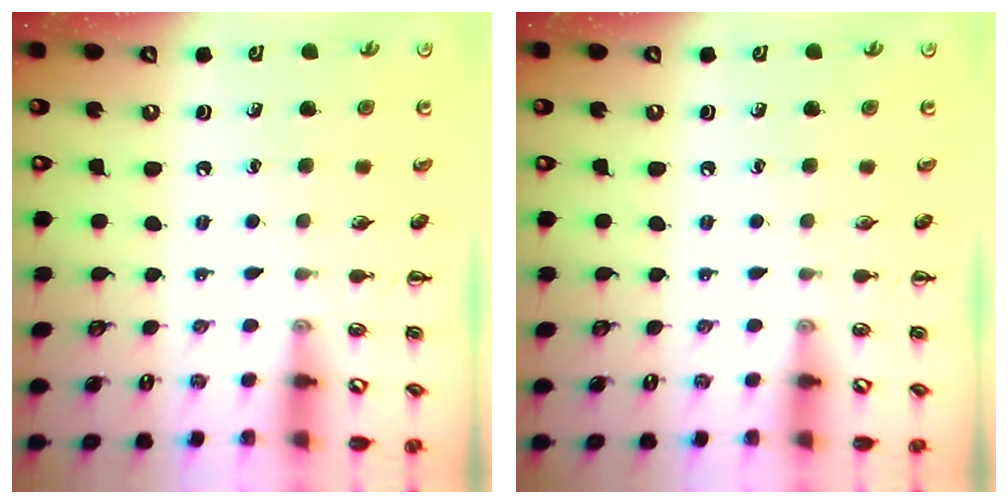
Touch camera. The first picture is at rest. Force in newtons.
{"total": 0.0}